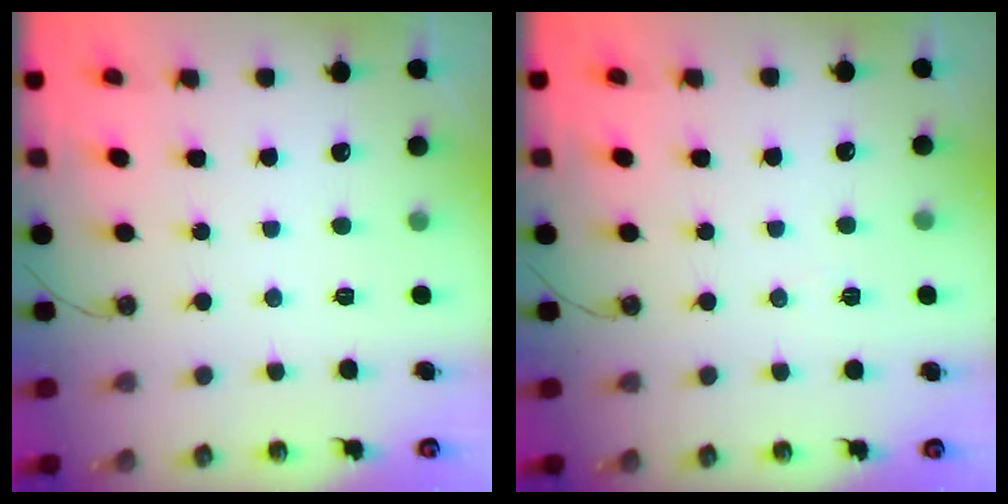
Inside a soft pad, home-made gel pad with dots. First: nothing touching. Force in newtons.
{"total": 3.9, "press": 2.3, "slide": 3.2}